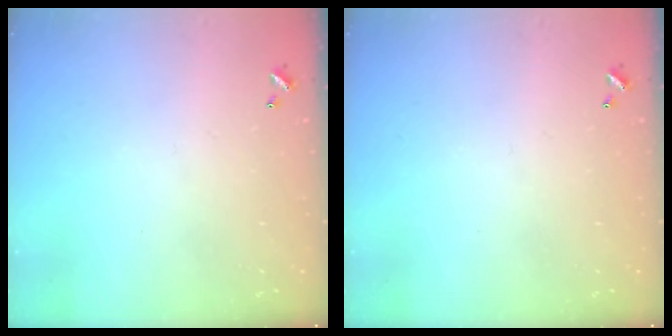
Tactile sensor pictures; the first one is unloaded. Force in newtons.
{"total": 0.0}